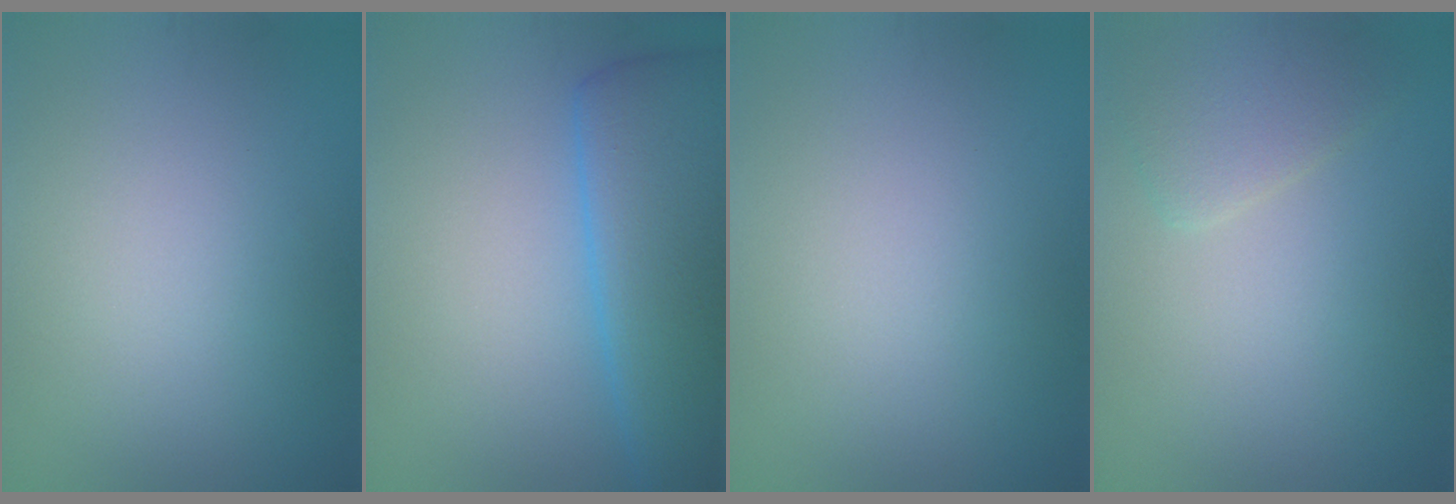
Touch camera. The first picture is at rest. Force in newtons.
{"total": 8.3, "press": 8.3, "slide": 0.3}
{"total": 0.0}
{"total": 2.5, "press": 2.5, "slide": 0.2}